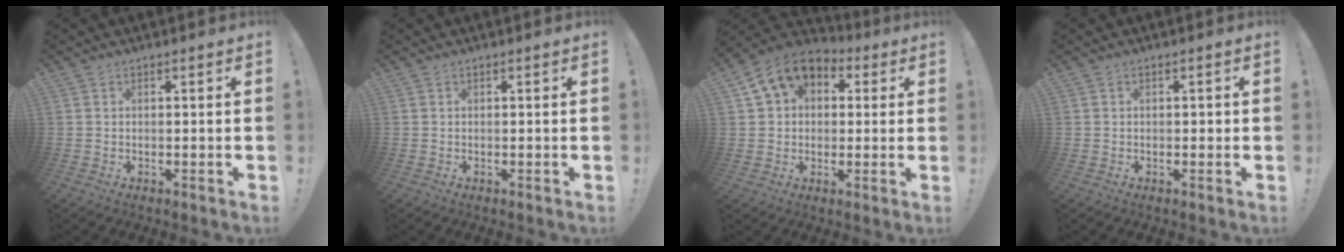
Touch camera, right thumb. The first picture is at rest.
{"total": 0.0}
{"total": 11.9, "force": [5.4, 8.7, 6.0], "torque": [-0.092, -0.017, 0.106]}
{"total": 1.0, "force": [-0.4, 0.8, 0.4], "torque": [-0.005, 0.004, -0.009]}